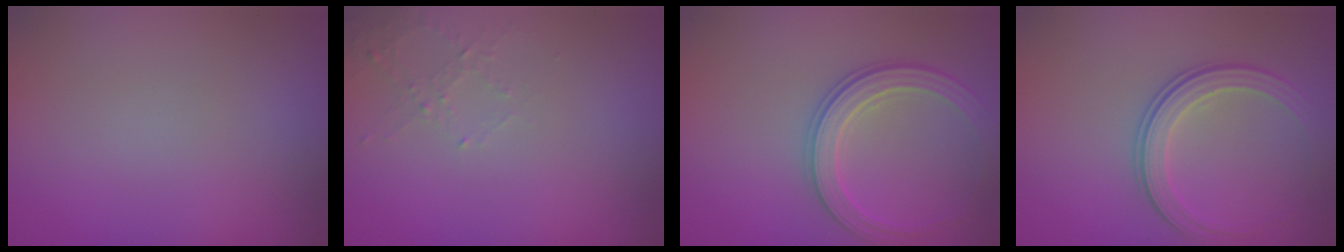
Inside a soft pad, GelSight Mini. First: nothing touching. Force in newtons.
{"total": 1.3, "press": 1.3, "slide": 0.4}
{"total": 3.1, "press": 3.1, "slide": 0.2}
{"total": 2.9, "press": 2.7, "slide": 1.0}